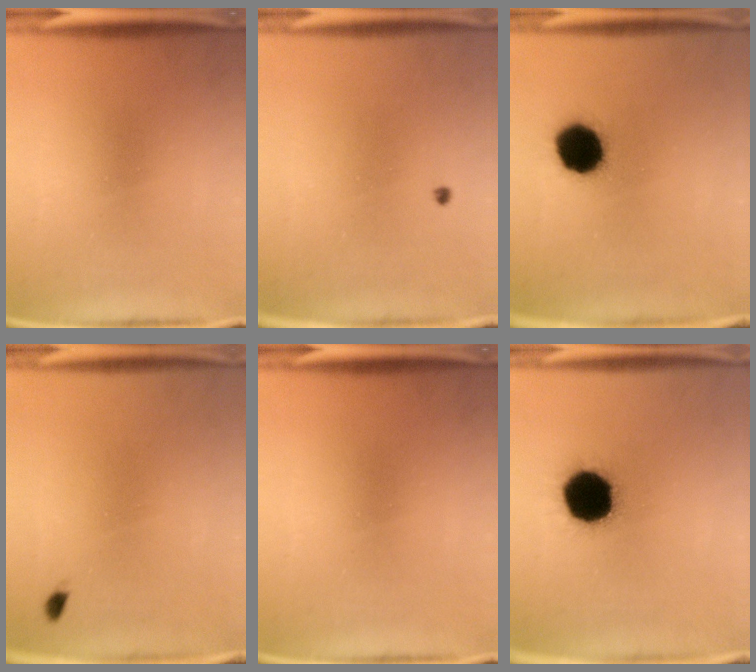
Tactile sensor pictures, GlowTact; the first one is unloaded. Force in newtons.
{"total": 0.7}
{"total": 12.1}
{"total": 0.7}
{"total": 0.0}
{"total": 18.5}